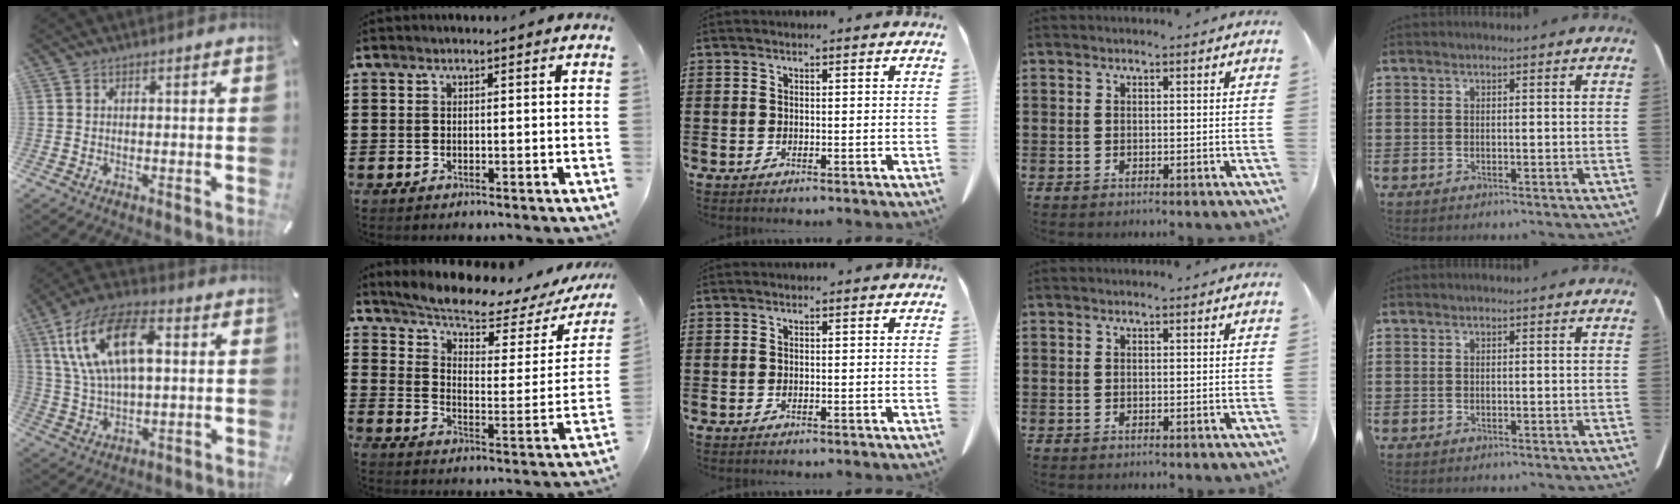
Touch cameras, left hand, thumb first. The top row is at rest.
{"thumb": {"total": 16.9, "force": [5.4, 9.1, 13.1], "torque": [-0.295, 0.007, 0.092]}, "index": {"total": 5.8, "force": [5.2, 0.5, 2.5], "torque": [-0.070, -0.039, 0.083]}}